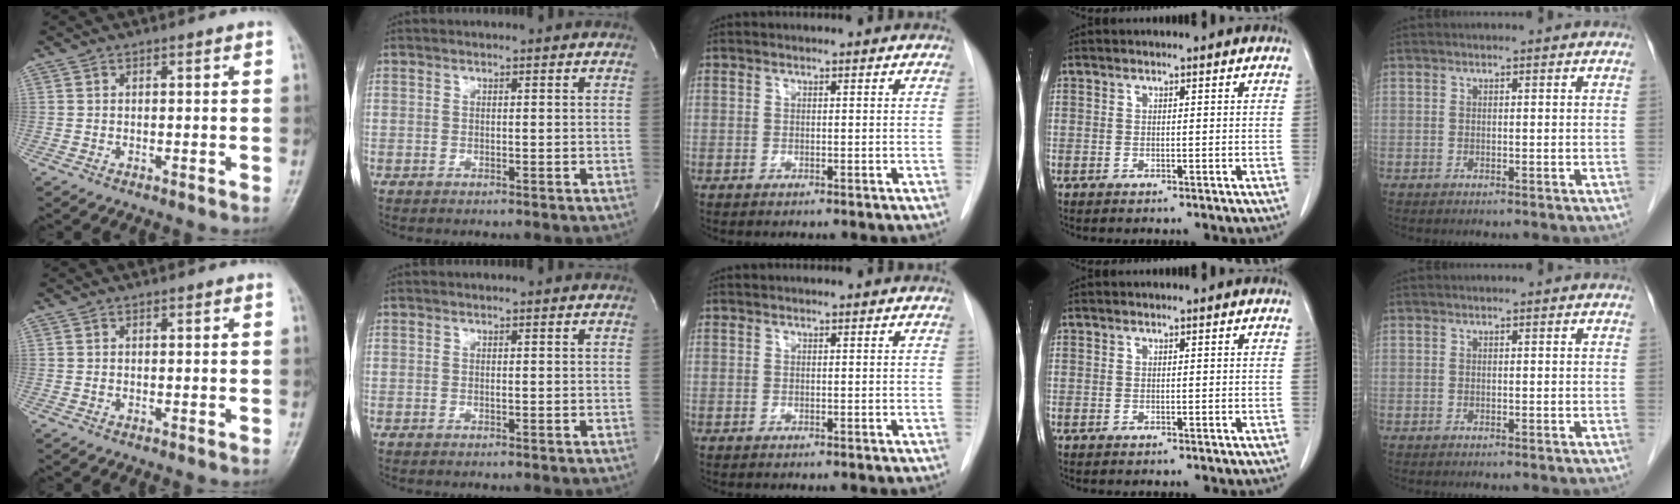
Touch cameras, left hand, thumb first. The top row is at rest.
{}